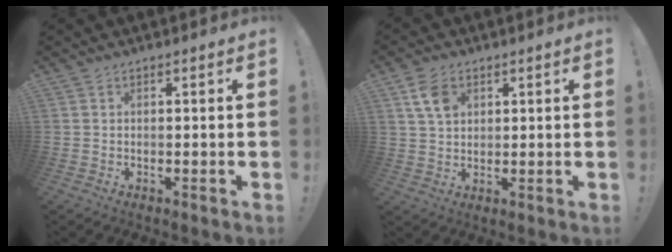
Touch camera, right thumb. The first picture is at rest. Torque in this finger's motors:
{"motor_torque": [0.52, 0.44, 0.04, -0.46, 0.00]}